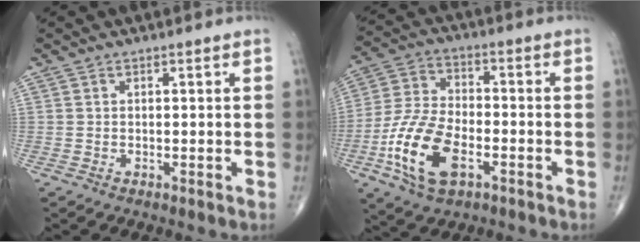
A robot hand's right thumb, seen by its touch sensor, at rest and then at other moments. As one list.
[{"total": 14.9, "force": [-5.5, 7.7, 11.5], "torque": [-0.232, 0.019, -0.105]}]